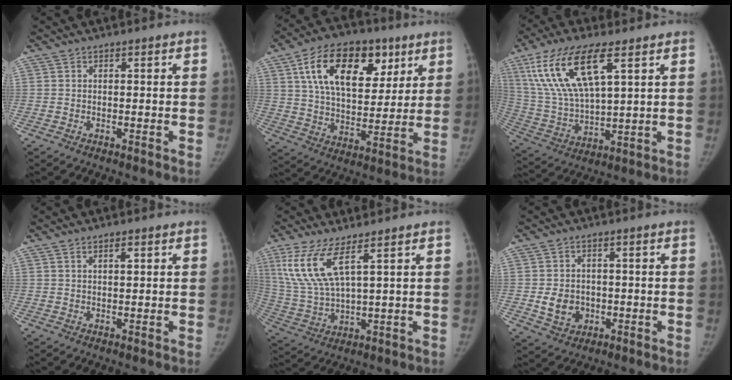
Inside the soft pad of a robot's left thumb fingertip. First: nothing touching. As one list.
[{"total": 21.2, "force": [9.1, 12.5, 14.5], "torque": [-0.206, -0.014, 0.151]}, {"total": 18.1, "force": [8.3, 6.7, 14.6], "torque": [-0.289, -0.018, 0.162]}, {"total": 1.7, "force": [0.9, 0.6, 1.3], "torque": [-0.019, -0.002, 0.014]}, {"total": 11.1, "force": [5.7, 2.9, 9.1], "torque": [-0.209, -0.028, 0.127]}, {"total": 6.2, "force": [-0.9, 5.2, 3.2], "torque": [-0.032, 0.003, -0.004]}]